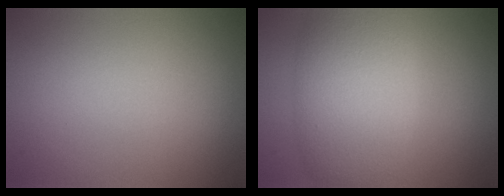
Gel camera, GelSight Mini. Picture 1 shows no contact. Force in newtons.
{"total": 8.4, "press": 8.4, "slide": 0.4}